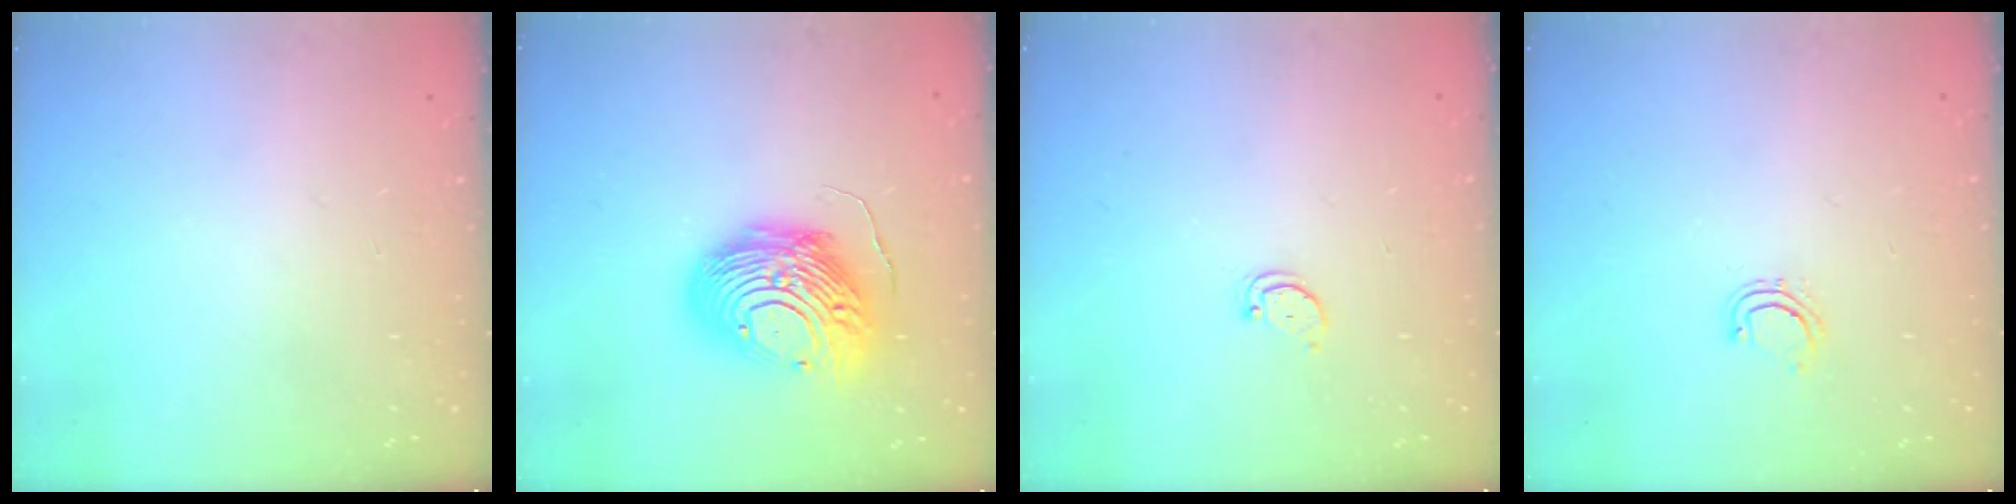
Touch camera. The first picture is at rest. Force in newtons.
{"total": 15.5, "press": 15.4, "slide": 1.7}
{"total": 2.5, "press": 2.4, "slide": 0.4}
{"total": 4.2, "press": 4.0, "slide": 1.2}